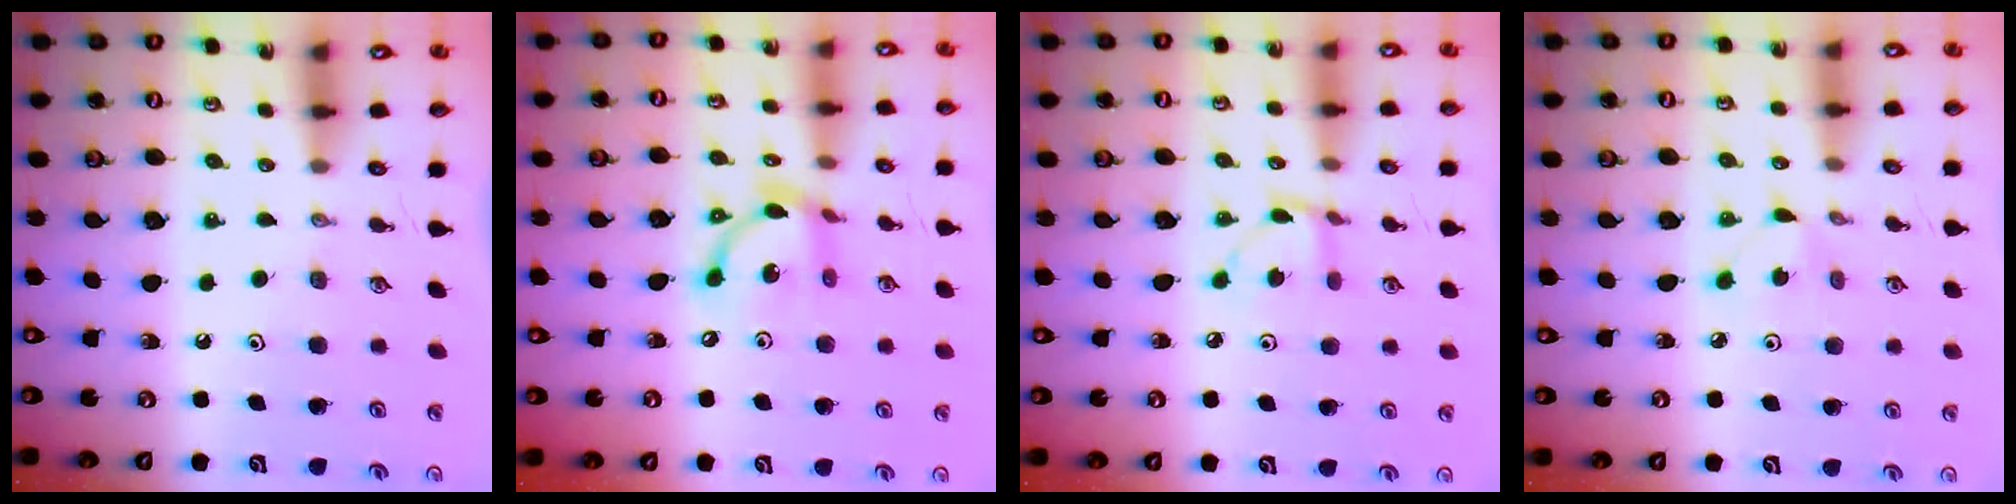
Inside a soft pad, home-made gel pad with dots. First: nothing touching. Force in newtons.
{"total": 11.0, "press": 11.0, "slide": 0.6}
{"total": 3.5, "press": 3.5, "slide": 0.4}
{"total": 3.0, "press": 3.0, "slide": 0.3}